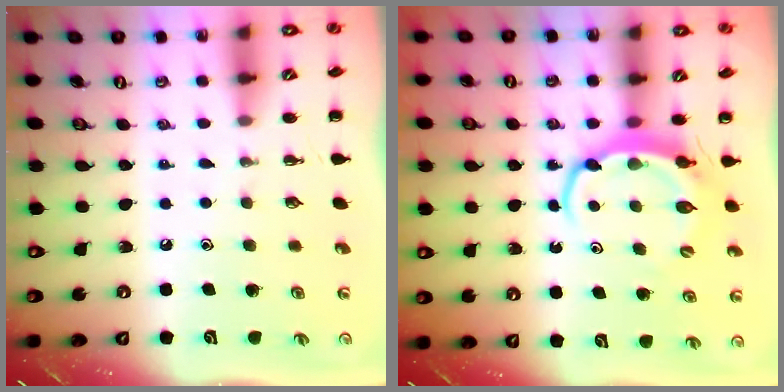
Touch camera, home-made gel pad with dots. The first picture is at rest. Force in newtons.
{"total": 6.2, "press": 6.1, "slide": 0.8}